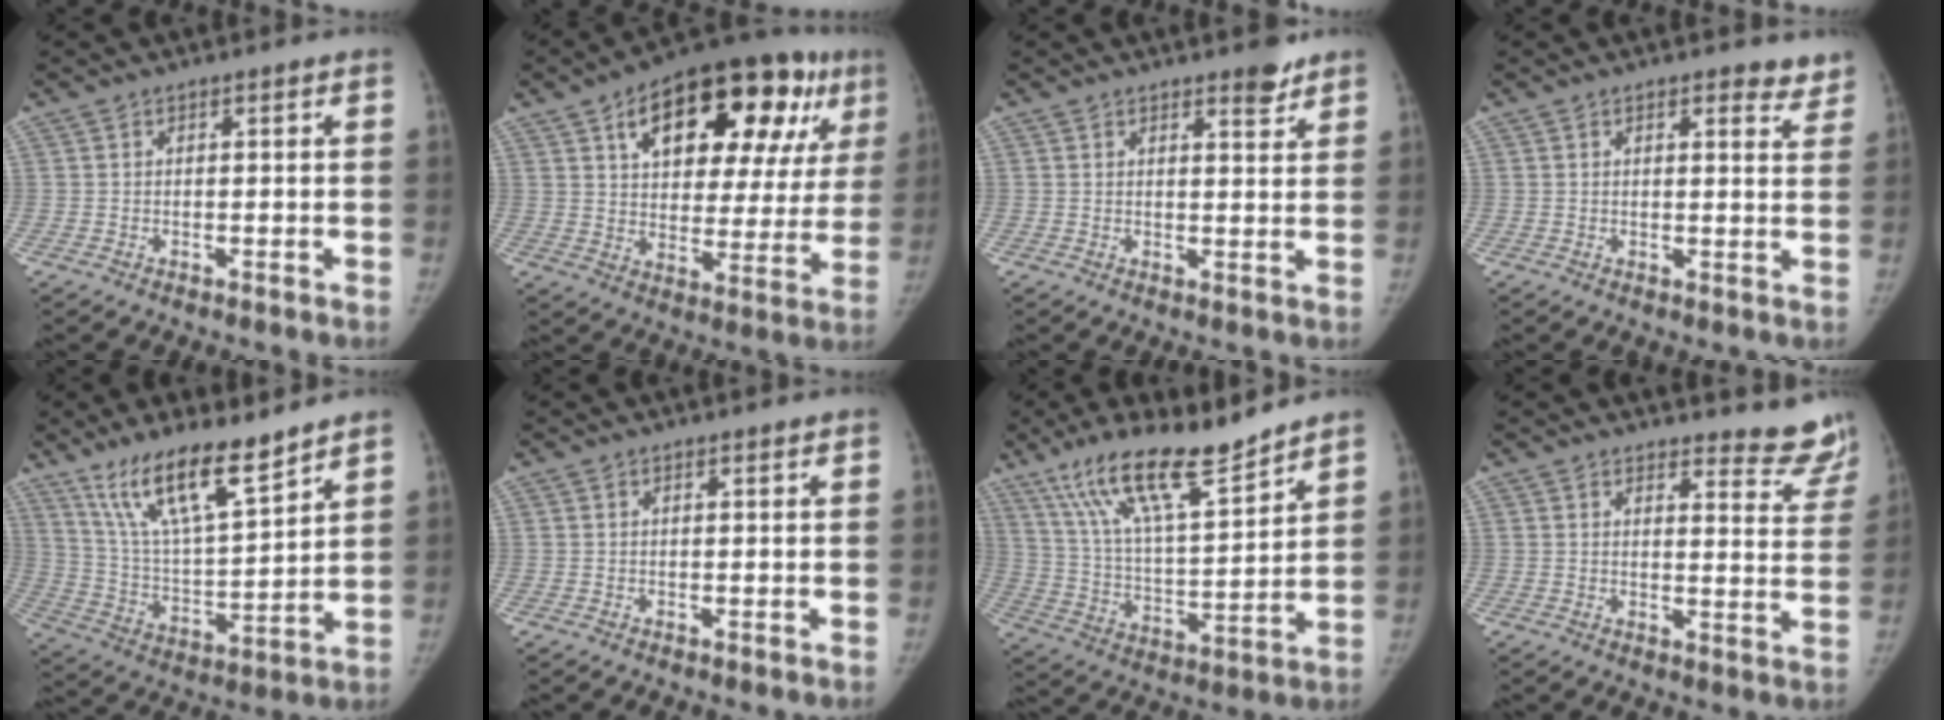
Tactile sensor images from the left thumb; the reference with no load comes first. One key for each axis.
{"total": 27.6, "fx": 12.6, "fy": 13.7, "fz": 20.4, "tx": -0.253, "ty": 0.014, "tz": 0.183}
{"total": 3.7, "fx": 2.9, "fy": 1.2, "fz": 2.1, "tx": -0.015, "ty": -0.020, "tz": 0.038}
{"total": 5.0, "fx": 3.9, "fy": 1.9, "fz": 2.5, "tx": 0.003, "ty": -0.018, "tz": 0.040}
{"total": 16.1, "fx": 11.6, "fy": 4.0, "fz": 10.4, "tx": -0.164, "ty": -0.063, "tz": 0.227}
{"total": 0.5, "fx": 0.5, "fy": 0.1, "fz": 0.2, "tx": -0.006, "ty": -0.002, "tz": 0.008}
{"total": 18.0, "fx": 13.6, "fy": 3.7, "fz": 11.2, "tx": -0.176, "ty": -0.069, "tz": 0.249}
{"total": 10.2, "fx": 9.9, "fy": 2.2, "fz": 1.1, "tx": 0.024, "ty": -0.099, "tz": 0.094}